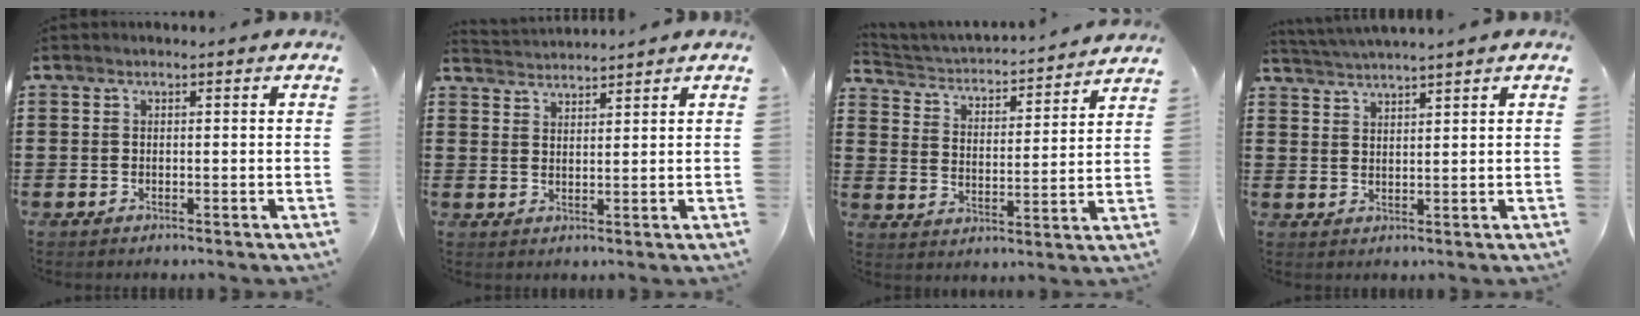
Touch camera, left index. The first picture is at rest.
{"total": 2.3, "force": [2.3, -0.3, -0.5], "torque": [0.001, -0.005, 0.044]}
{"total": 2.6, "force": [2.5, 0.3, 0.2], "torque": [-0.026, -0.029, 0.032]}
{"total": 2.4, "force": [2.3, -0.7, 0.1], "torque": [-0.008, -0.006, 0.043]}